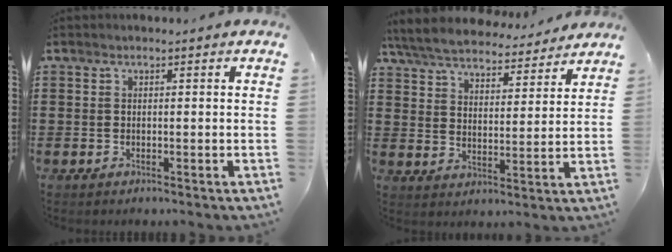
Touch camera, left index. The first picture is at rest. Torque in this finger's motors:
{"motor_torque": [2.14, 0.00, 0.92, 0.21]}